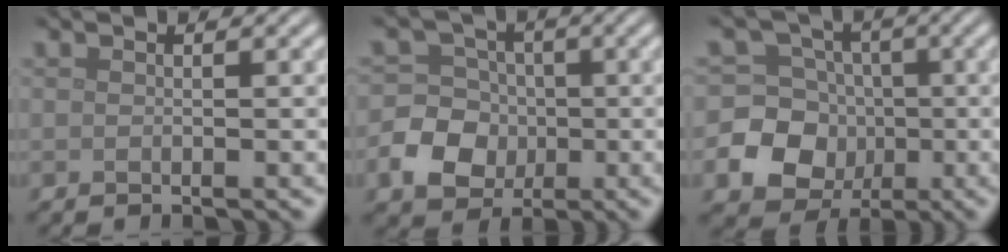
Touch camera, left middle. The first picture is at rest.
{"total": 6.2, "force": [-1.5, 5.5, 2.4], "torque": [-0.029, 0.008, -0.057]}
{"total": 11.2, "force": [-2.5, 10.6, 2.7], "torque": [-0.083, 0.000, -0.056]}